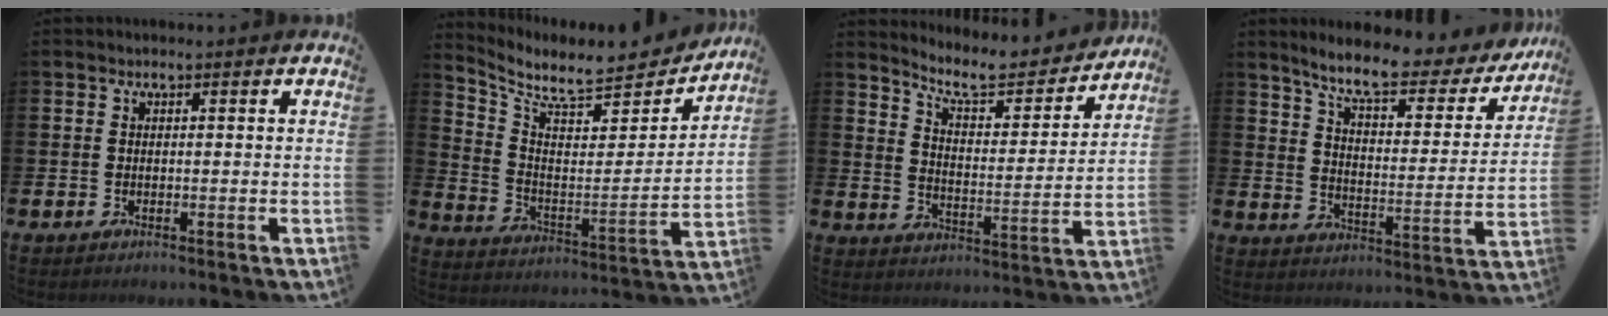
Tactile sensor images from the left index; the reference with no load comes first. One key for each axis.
{"total": 7.8, "fx": 7.0, "fy": 2.1, "fz": 2.8, "tx": -0.081, "ty": -0.061, "tz": 0.113}
{"total": 7.7, "fx": 7.1, "fy": 1.7, "fz": 2.5, "tx": -0.071, "ty": -0.053, "tz": 0.121}
{"total": 8.3, "fx": 7.1, "fy": 1.6, "fz": 3.9, "tx": -0.105, "ty": -0.044, "tz": 0.117}